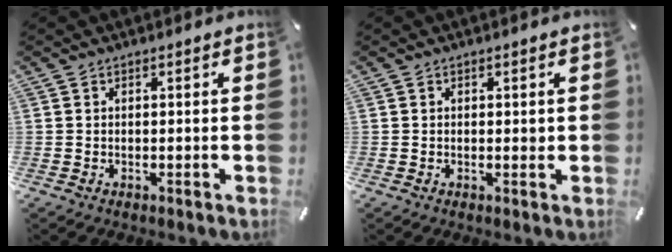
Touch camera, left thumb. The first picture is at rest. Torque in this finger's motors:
{"motor_torque": [0.32, 0.43, 0.03, -0.10, 0.10]}